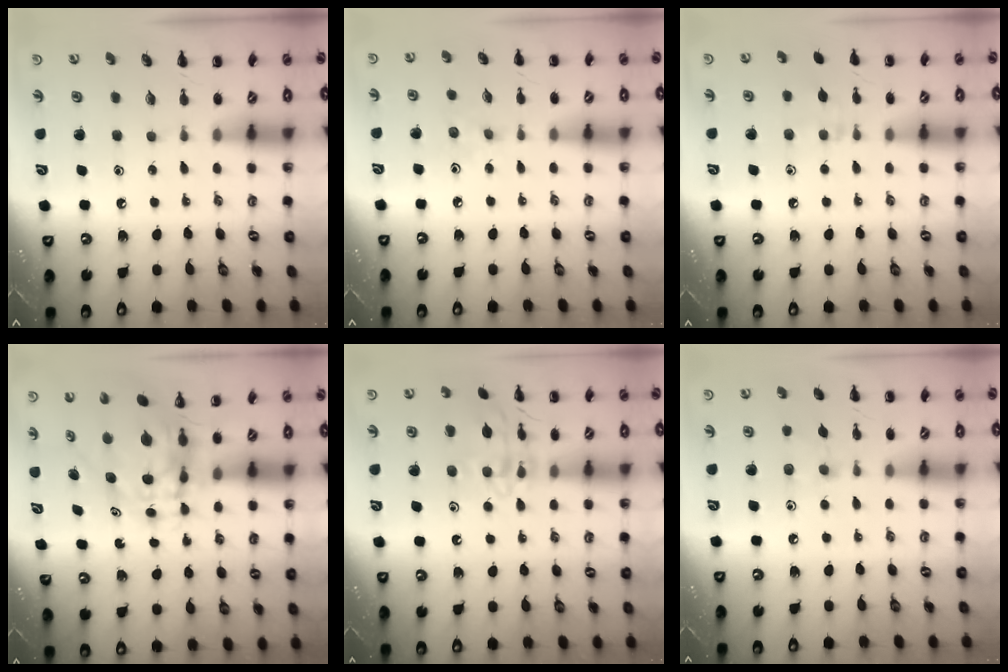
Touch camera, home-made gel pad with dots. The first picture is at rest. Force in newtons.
{"total": 2.5, "press": 2.3, "slide": 1.0}
{"total": 7.2, "press": 6.6, "slide": 2.8}
{"total": 6.5, "press": 6.3, "slide": 1.5}
{"total": 14.4, "press": 14.4, "slide": 1.0}
{"total": 5.7, "press": 5.4, "slide": 2.0}